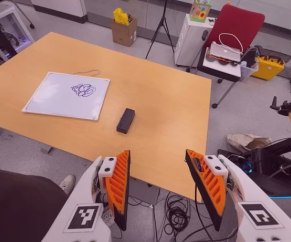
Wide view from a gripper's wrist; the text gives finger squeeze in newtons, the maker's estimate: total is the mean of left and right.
{"total": 0.0}